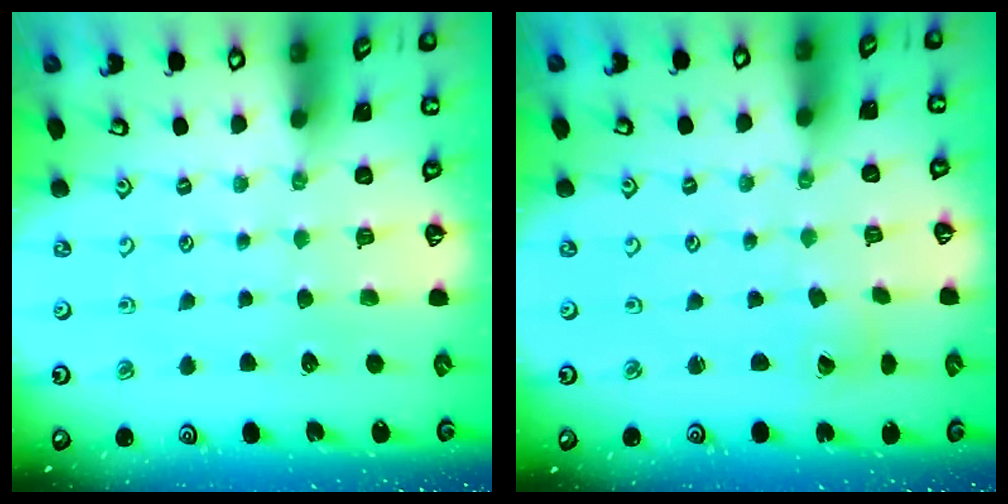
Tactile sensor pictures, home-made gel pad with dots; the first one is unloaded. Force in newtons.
{"total": 0.5, "press": 0.5, "slide": 0.0}